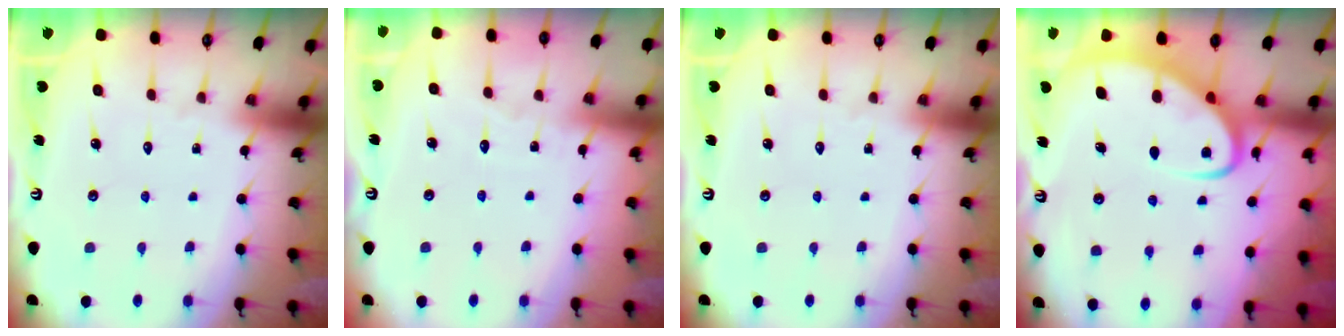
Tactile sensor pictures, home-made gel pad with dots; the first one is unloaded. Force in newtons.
{"total": 3.9, "press": 3.8, "slide": 0.5}
{"total": 0.0}
{"total": 6.7, "press": 6.7, "slide": 0.8}